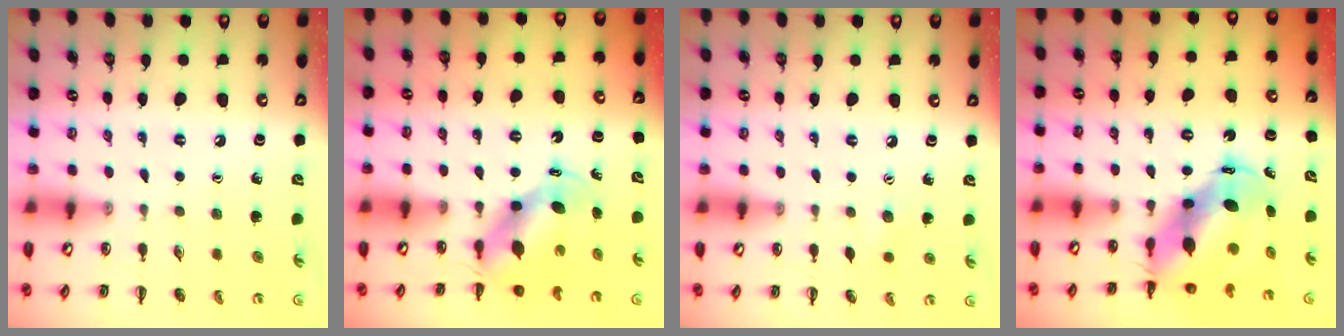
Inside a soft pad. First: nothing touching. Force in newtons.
{"total": 5.5, "press": 5.3, "slide": 1.6}
{"total": 2.5, "press": 2.4, "slide": 0.6}
{"total": 8.9, "press": 8.6, "slide": 2.3}